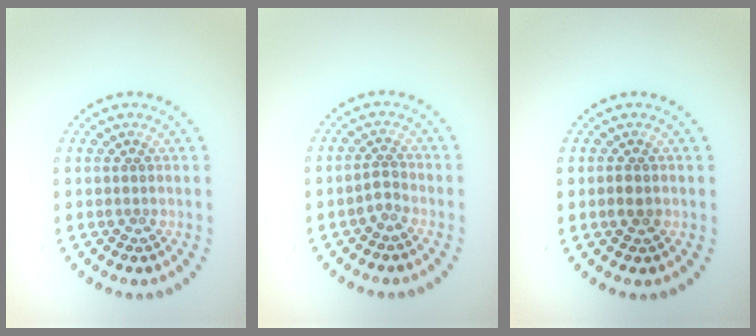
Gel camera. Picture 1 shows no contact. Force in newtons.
{"total": 1.1, "press": 0.7, "slide": 0.7}
{"total": 1.2, "press": 1.2, "slide": 0.3}